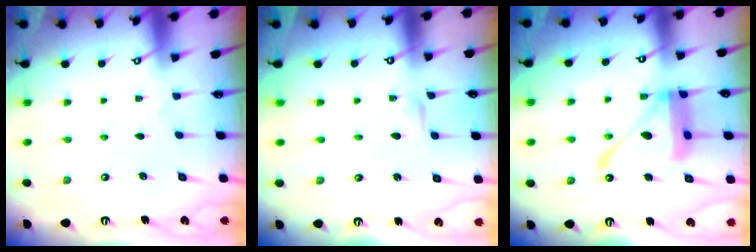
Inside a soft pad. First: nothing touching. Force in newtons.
{"total": 2.0, "press": 2.0, "slide": 0.1}
{"total": 16.6, "press": 16.5, "slide": 1.6}